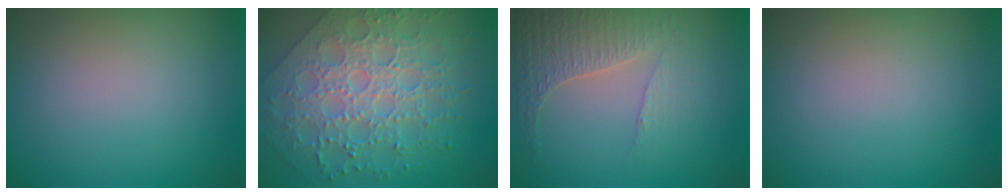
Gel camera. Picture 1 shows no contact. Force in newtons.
{"total": 8.1, "press": 6.5, "slide": 4.9}
{"total": 4.2, "press": 3.0, "slide": 2.9}
{"total": 0.0}